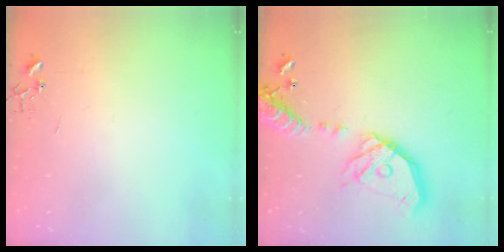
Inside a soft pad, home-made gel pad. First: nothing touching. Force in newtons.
{"total": 21.8, "press": 21.5, "slide": 3.7}